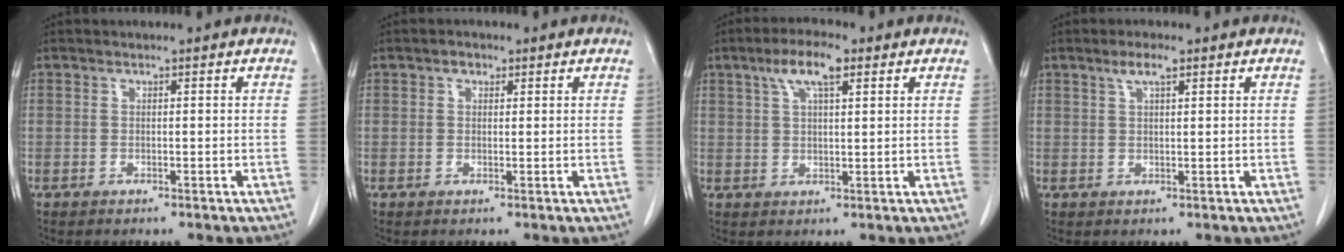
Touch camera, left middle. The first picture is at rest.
{"total": 1.4, "force": [0.8, 1.0, 0.6], "torque": [-0.011, 0.002, 0.010]}
{"total": 5.9, "force": [3.1, 1.4, 4.8], "torque": [-0.097, 0.012, 0.056]}
{"total": 2.6, "force": [1.6, 0.4, 2.0], "torque": [-0.044, 0.005, 0.030]}